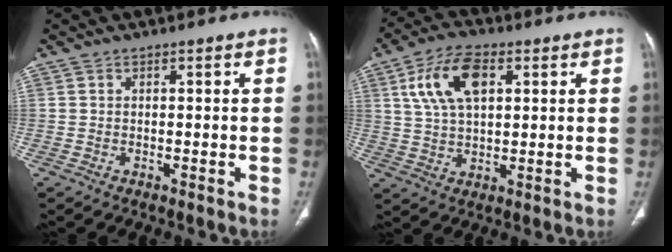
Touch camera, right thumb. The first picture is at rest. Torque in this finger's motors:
{"motor_torque": [-0.11, 0.18, 0.44, 0.19, 0.10]}